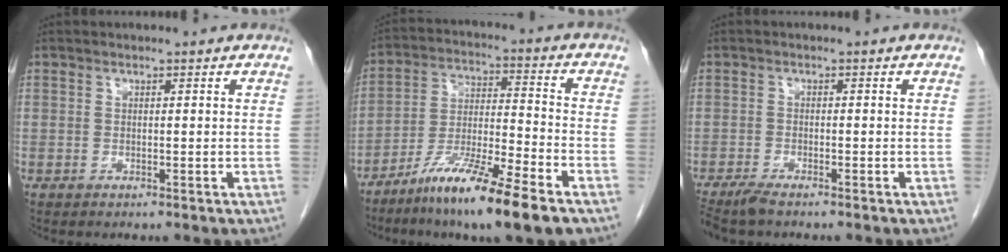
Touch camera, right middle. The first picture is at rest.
{"total": 14.2, "force": [-9.3, 0.4, 10.7], "torque": [-0.202, -0.030, -0.165]}
{"total": 3.6, "force": [-3.1, 0.4, 1.9], "torque": [-0.036, -0.010, -0.054]}